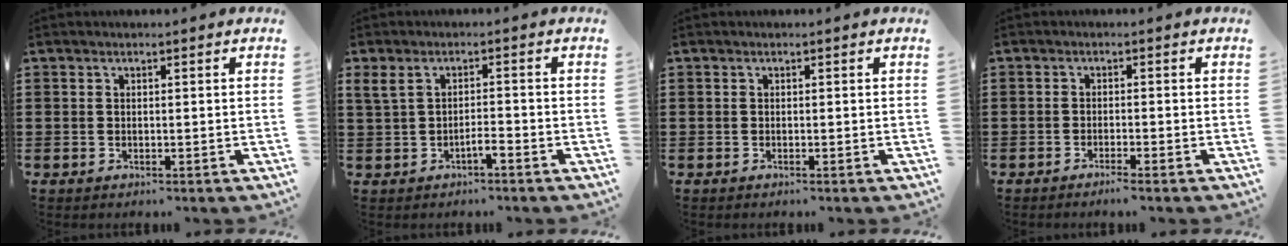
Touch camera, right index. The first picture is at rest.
{"total": 2.7, "force": [-1.1, 0.9, 2.3], "torque": [-0.044, 0.005, -0.022]}
{"total": 0.0}
{"total": 1.4, "force": [-1.2, -0.2, 0.7], "torque": [-0.012, -0.001, -0.023]}